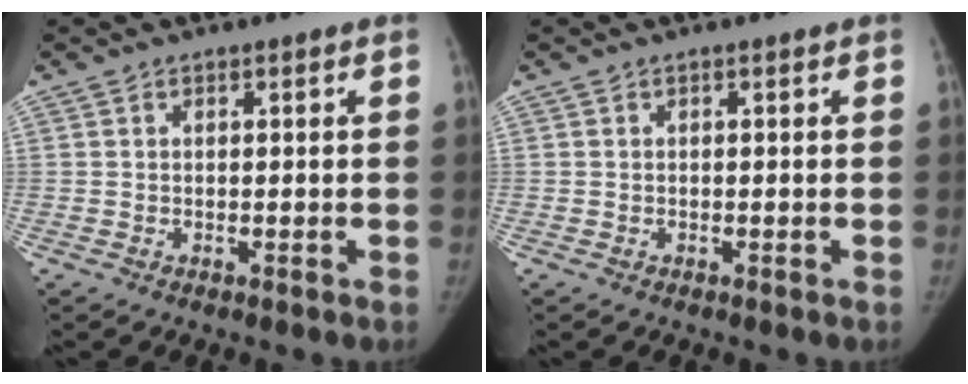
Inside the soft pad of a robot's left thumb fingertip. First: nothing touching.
{"total": 0.0}